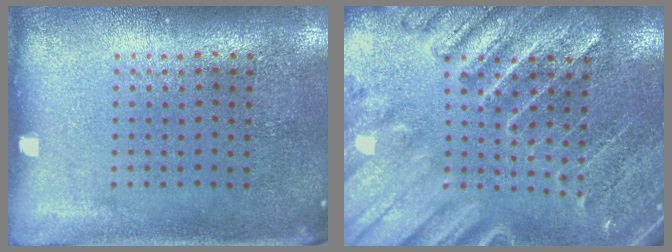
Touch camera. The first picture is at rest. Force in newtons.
{"total": 3.1, "press": 3.0, "slide": 1.0}